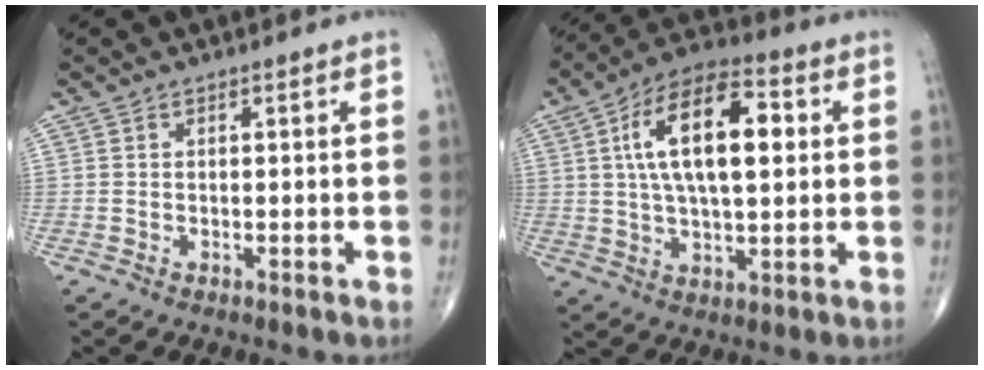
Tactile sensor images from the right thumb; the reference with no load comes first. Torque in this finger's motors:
{"motor_torque": [0.19, 3.33, 1.89, 0.63, 0.59]}